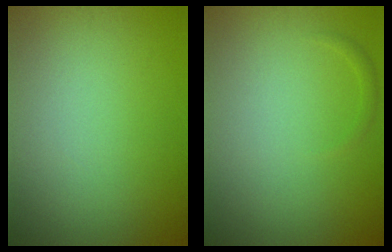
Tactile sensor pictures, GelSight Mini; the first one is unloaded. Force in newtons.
{"total": 0.6, "press": 0.6, "slide": 0.0}